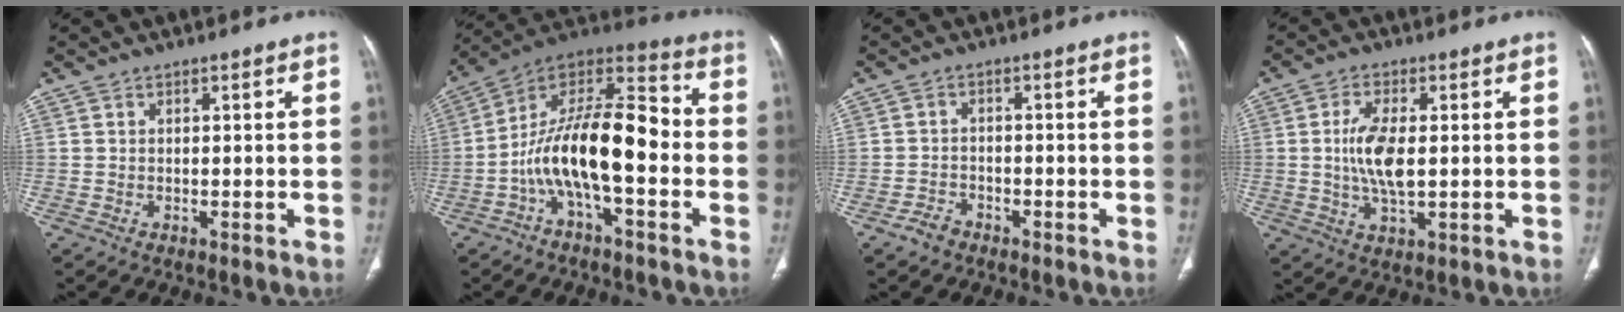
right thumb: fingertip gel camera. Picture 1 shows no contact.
{"total": 18.2, "force": [-3.9, 7.3, 16.2], "torque": [-0.270, 0.070, -0.074]}
{"total": 2.8, "force": [-2.1, 1.7, 0.9], "torque": [-0.020, 0.015, -0.035]}
{"total": 8.2, "force": [0.3, 3.4, 7.4], "torque": [-0.158, -0.005, 0.006]}